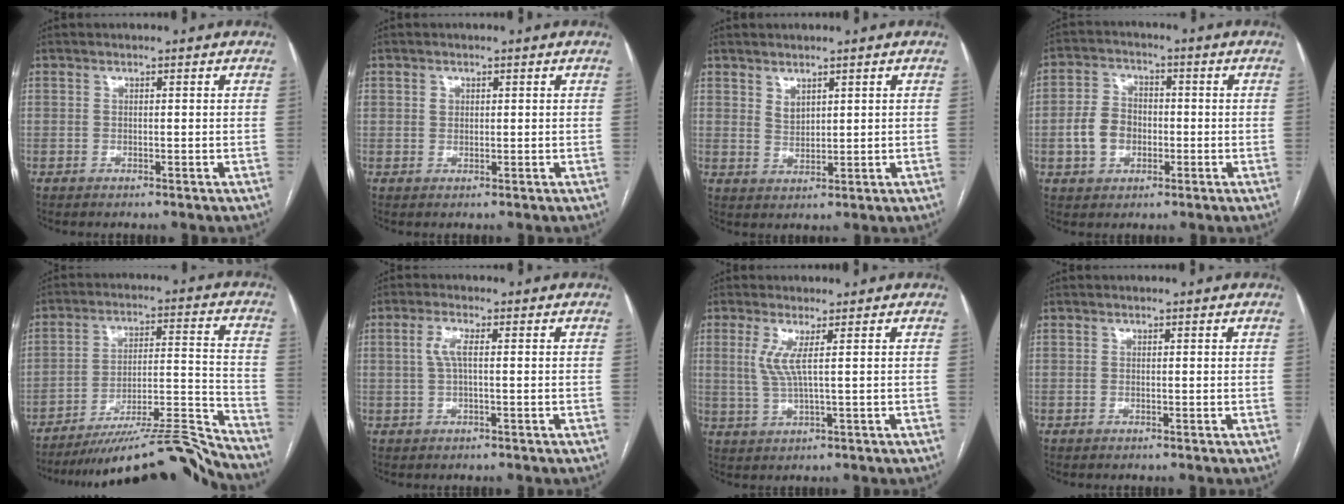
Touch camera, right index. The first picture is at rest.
{"total": 1.2, "force": [0.4, 1.1, 0.5], "torque": [-0.006, 0.003, 0.008]}
{"total": 2.3, "force": [1.6, 1.2, 1.1], "torque": [-0.018, -0.005, 0.040]}
{"total": 6.8, "force": [-1.3, 5.2, 4.2], "torque": [-0.093, 0.020, -0.021]}
{"total": 17.3, "force": [-16.3, -0.9, 5.9], "torque": [-0.075, 0.025, -0.255]}
{"total": 2.8, "force": [0.3, 0.6, 2.7], "torque": [-0.061, 0.007, 0.009]}
{"total": 3.8, "force": [1.1, -0.3, 3.6], "torque": [-0.084, 0.003, 0.029]}
{"total": 0.0}